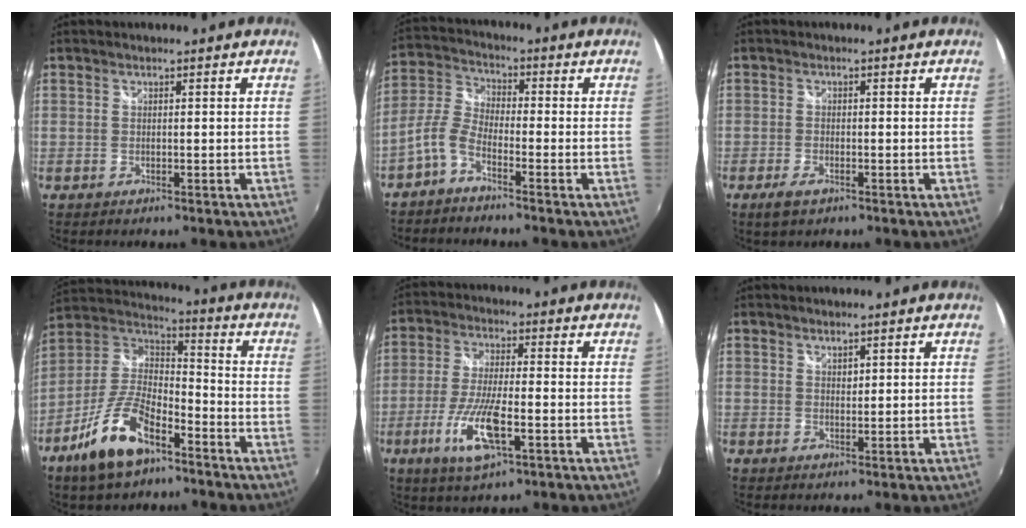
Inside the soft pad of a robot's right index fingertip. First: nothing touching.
{"total": 5.2, "force": [-3.2, 2.1, 3.5], "torque": [-0.090, 0.016, -0.074]}
{"total": 3.2, "force": [-2.1, 1.3, 2.0], "torque": [-0.049, -0.007, -0.039]}
{"total": 15.8, "force": [-9.0, 6.7, 11.1], "torque": [-0.236, -0.008, -0.169]}
{"total": 11.0, "force": [-4.2, 2.8, 9.8], "torque": [-0.204, -0.014, -0.080]}
{"total": 1.1, "force": [0.9, 0.5, 0.3], "torque": [-0.001, 0.000, 0.016]}